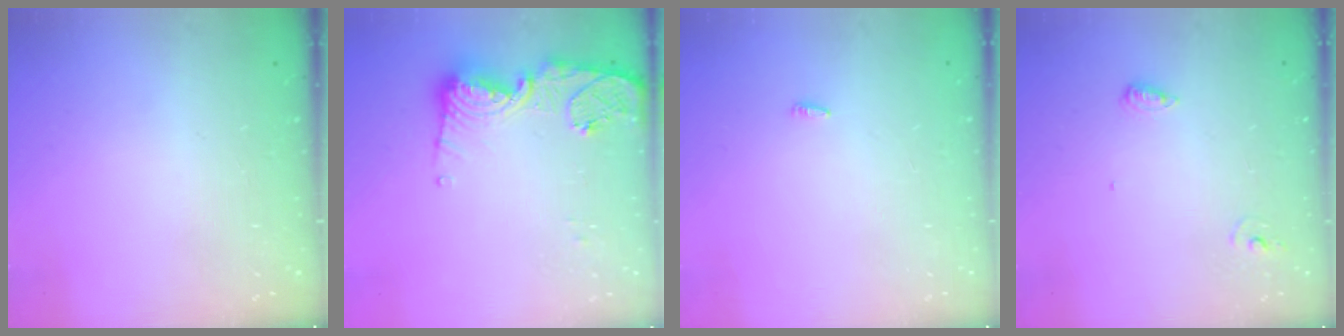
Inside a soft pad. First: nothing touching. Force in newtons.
{"total": 13.5, "press": 13.4, "slide": 1.3}
{"total": 2.1, "press": 1.9, "slide": 0.7}
{"total": 6.0, "press": 5.8, "slide": 1.5}